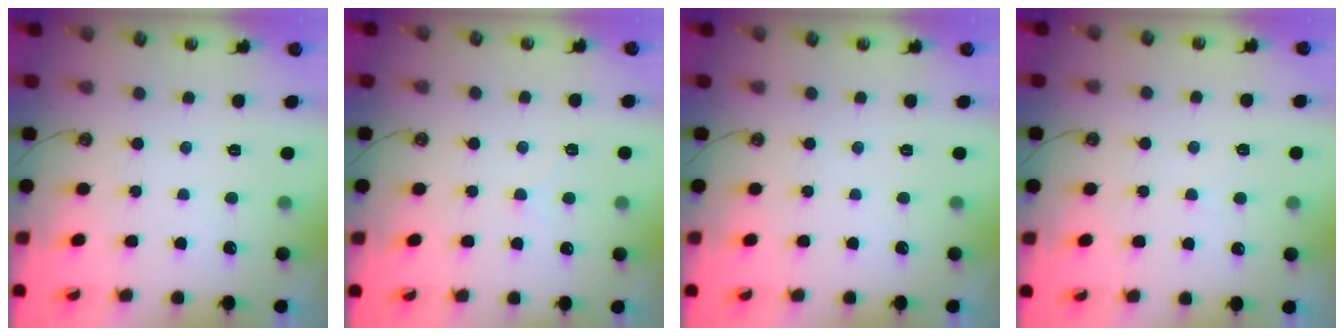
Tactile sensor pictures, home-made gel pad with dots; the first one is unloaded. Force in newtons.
{"total": 1.0, "press": 1.0, "slide": 0.3}
{"total": 0.0}
{"total": 2.9, "press": 2.9, "slide": 0.2}